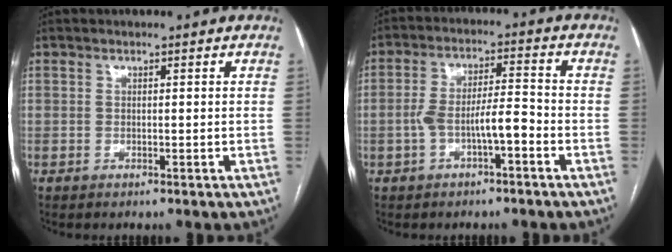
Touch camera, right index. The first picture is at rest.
{"total": 6.7, "force": [-2.4, 1.6, 6.0], "torque": [-0.118, 0.024, -0.038]}